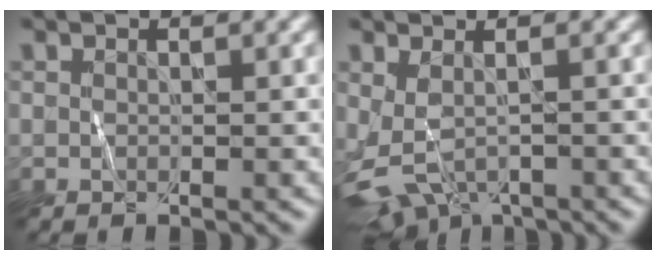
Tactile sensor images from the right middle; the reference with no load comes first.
{"total": 3.1, "force": [-1.6, 1.6, 2.2], "torque": [-0.048, -0.025, -0.023]}